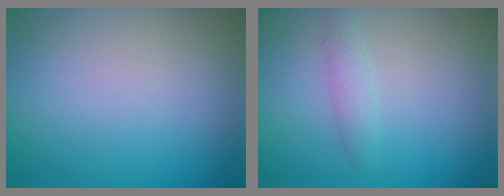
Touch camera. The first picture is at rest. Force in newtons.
{"total": 1.4, "press": 1.4, "slide": 0.0}